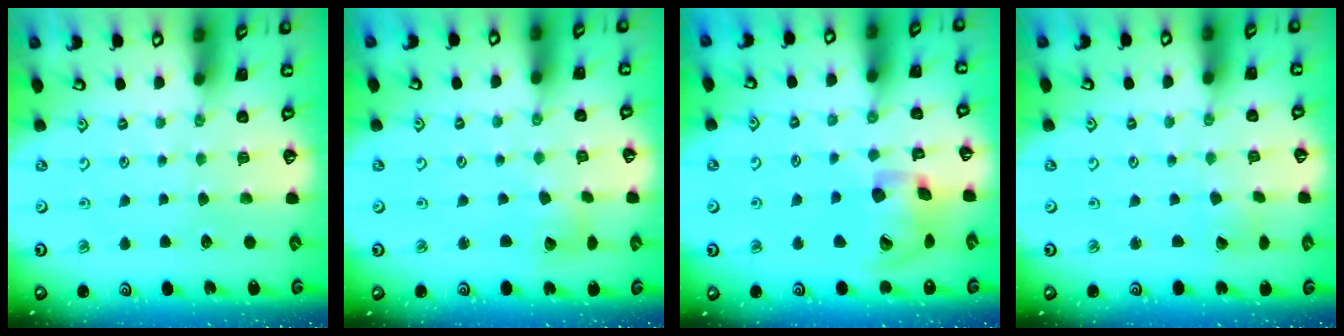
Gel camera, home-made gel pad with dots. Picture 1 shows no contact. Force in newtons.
{"total": 3.6, "press": 3.6, "slide": 0.5}
{"total": 14.9, "press": 14.8, "slide": 1.8}
{"total": 2.1, "press": 2.1, "slide": 0.3}